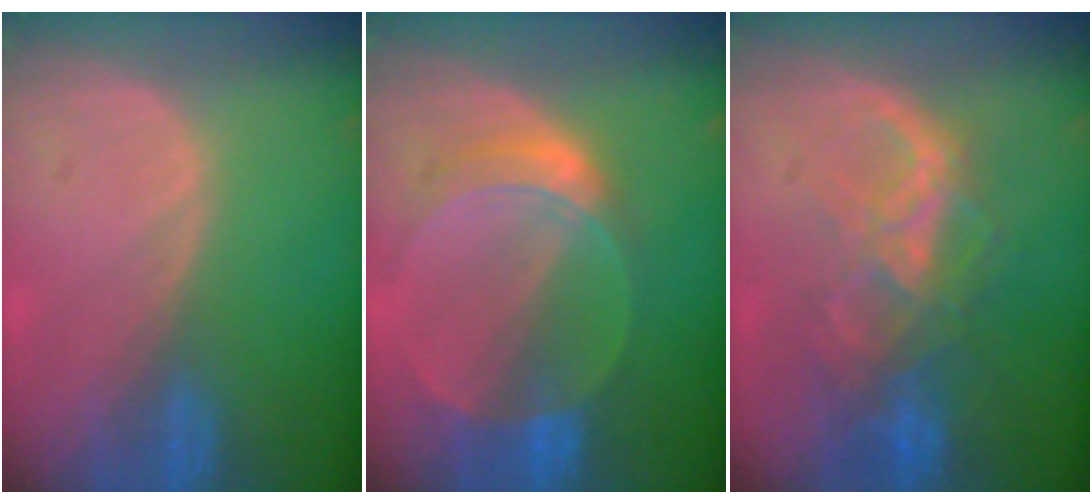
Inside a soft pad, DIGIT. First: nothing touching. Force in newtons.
{"total": 6.8, "press": 6.0, "slide": 3.2}
{"total": 8.8, "press": 7.4, "slide": 4.7}